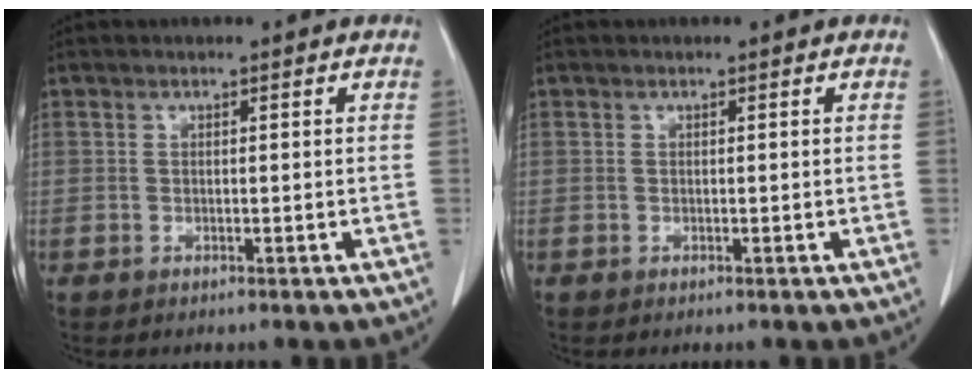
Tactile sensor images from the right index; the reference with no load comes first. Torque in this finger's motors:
{"motor_torque": [0.00, 0.00, 0.00, 0.00]}